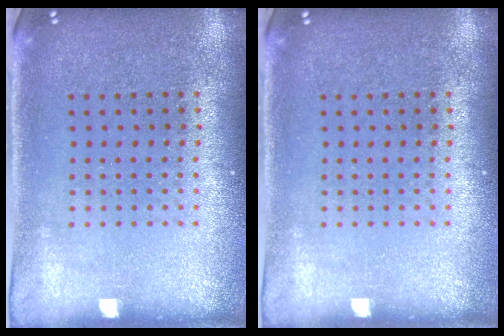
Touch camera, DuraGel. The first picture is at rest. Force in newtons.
{"total": 0.0}